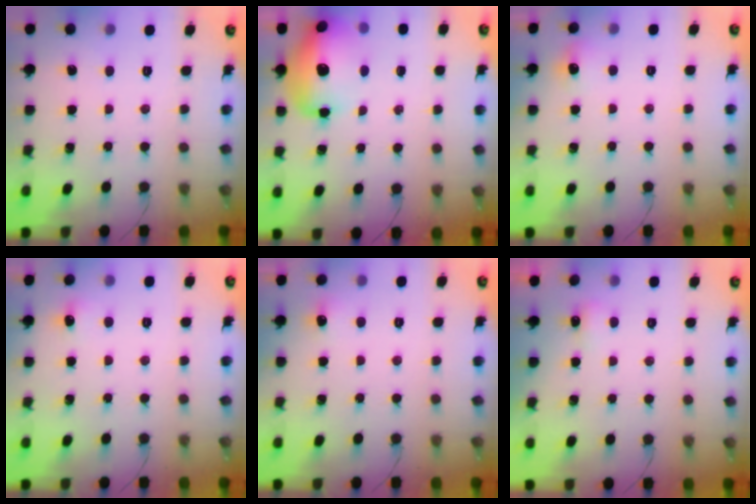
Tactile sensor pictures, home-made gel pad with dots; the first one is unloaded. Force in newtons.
{"total": 15.5, "press": 15.1, "slide": 3.7}
{"total": 6.2, "press": 6.0, "slide": 1.6}
{"total": 3.9, "press": 3.7, "slide": 1.2}
{"total": 4.7, "press": 4.5, "slide": 1.3}
{"total": 3.3, "press": 3.0, "slide": 1.4}